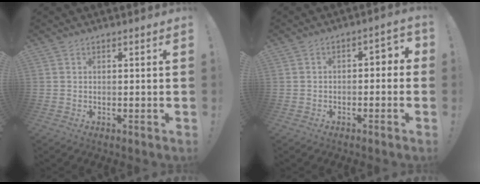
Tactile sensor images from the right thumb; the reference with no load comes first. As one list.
[{"total": 3.6, "force": [-2.0, 1.8, 2.4], "torque": [-0.025, 0.008, -0.041]}]